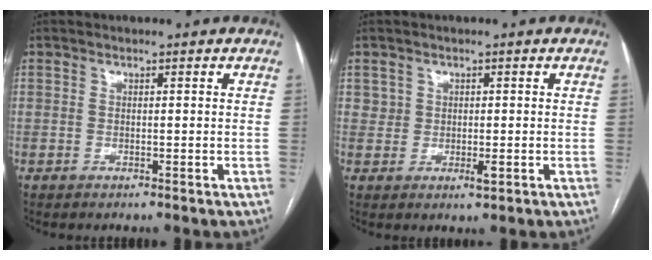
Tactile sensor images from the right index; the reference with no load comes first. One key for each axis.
{"total": 2.0, "fx": 0.2, "fy": 1.6, "fz": 1.2, "tx": -0.015, "ty": -0.002, "tz": 0.004}